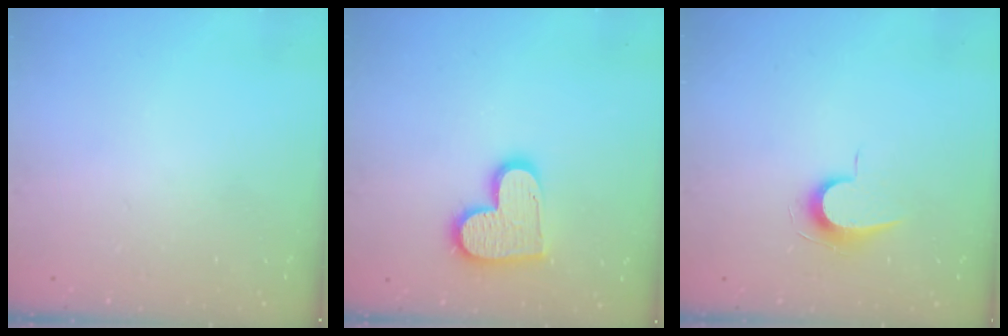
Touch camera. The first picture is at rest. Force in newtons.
{"total": 13.8, "press": 13.7, "slide": 1.1}
{"total": 7.1, "press": 7.0, "slide": 0.7}